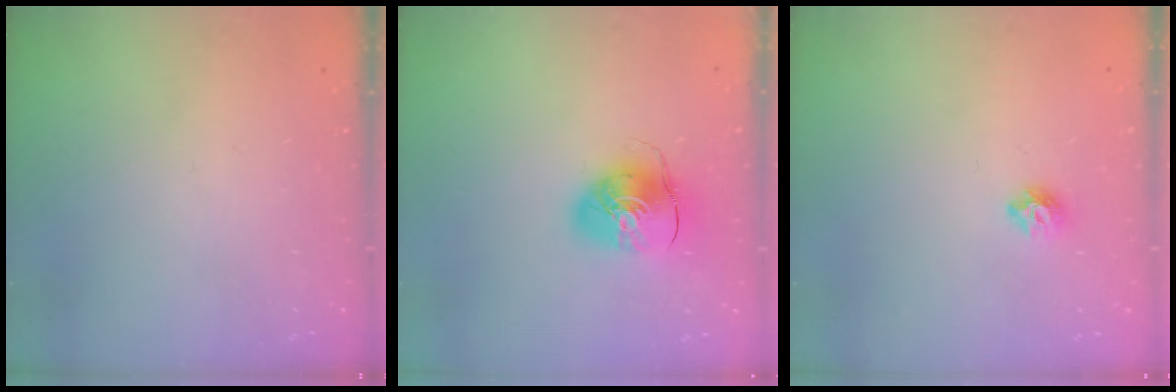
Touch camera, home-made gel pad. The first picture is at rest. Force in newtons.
{"total": 9.4, "press": 9.3, "slide": 1.3}
{"total": 6.8, "press": 6.8, "slide": 0.7}